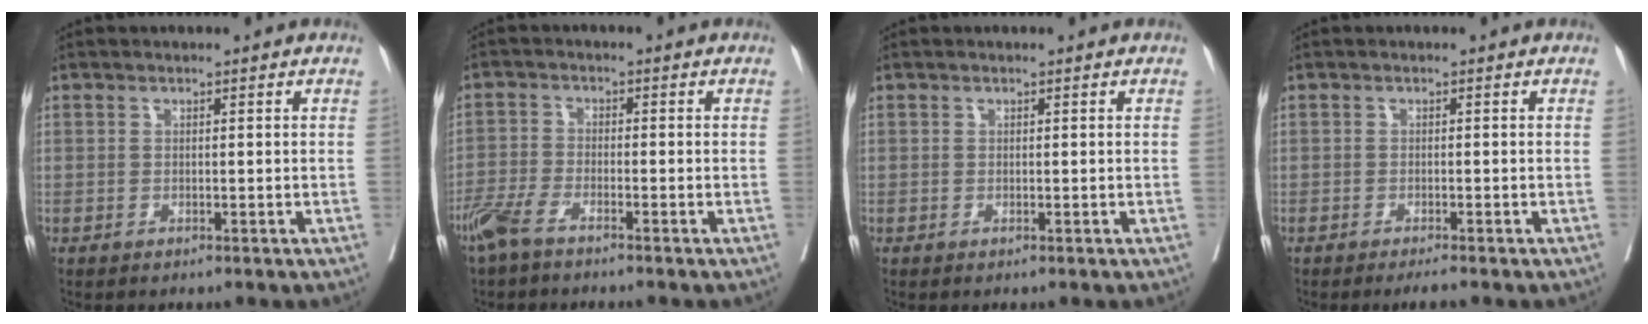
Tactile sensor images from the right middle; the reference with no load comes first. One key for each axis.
{"total": 4.2, "fx": -3.3, "fy": 1.0, "fz": 2.4, "tx": -0.059, "ty": -0.004, "tz": -0.070}
{"total": 0.0}
{"total": 1.6, "fx": -1.4, "fy": -0.1, "fz": 0.8, "tx": -0.012, "ty": -0.005, "tz": -0.024}